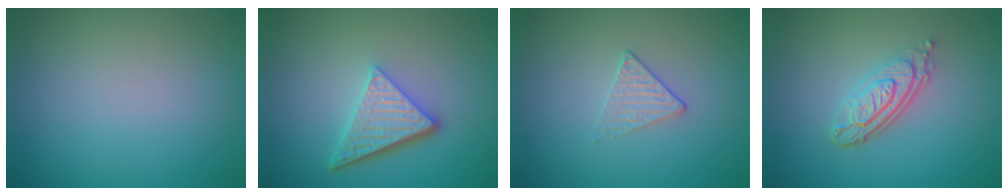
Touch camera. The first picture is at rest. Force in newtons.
{"total": 4.7, "press": 3.5, "slide": 3.2}
{"total": 1.3, "press": 0.9, "slide": 0.9}
{"total": 4.1, "press": 2.9, "slide": 2.8}